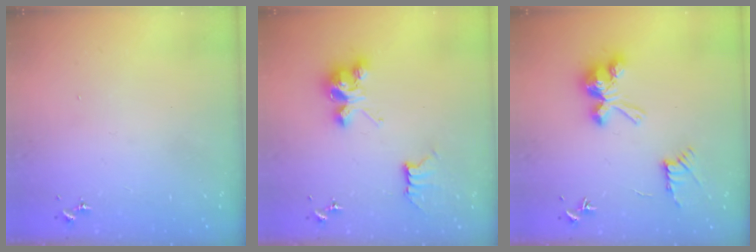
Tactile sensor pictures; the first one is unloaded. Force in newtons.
{"total": 8.6, "press": 8.6, "slide": 0.2}
{"total": 11.3, "press": 11.3, "slide": 0.7}